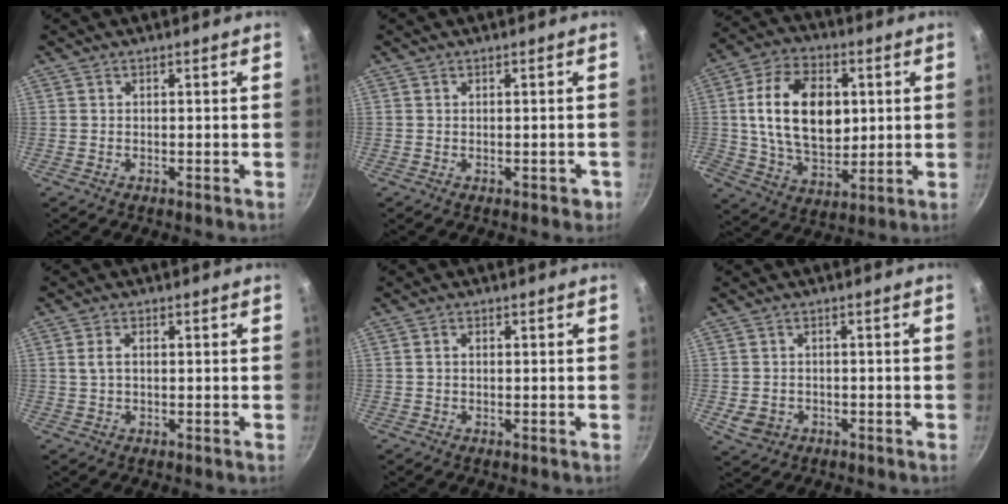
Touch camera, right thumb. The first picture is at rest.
{"total": 1.9, "force": [-0.8, 1.0, 1.5], "torque": [-0.011, 0.004, -0.010]}
{"total": 17.7, "force": [2.6, 11.5, 13.2], "torque": [-0.208, 0.000, 0.043]}
{"total": 2.7, "force": [0.4, 1.6, 2.2], "torque": [-0.045, 0.005, 0.006]}
{"total": 1.2, "force": [0.1, 0.9, 0.8], "torque": [-0.013, 0.006, 0.000]}
{"total": 4.3, "force": [-1.3, 3.6, 2.0], "torque": [-0.035, 0.010, -0.013]}